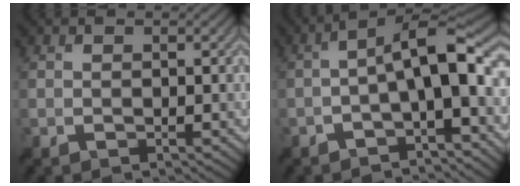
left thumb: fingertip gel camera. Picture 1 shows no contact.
{"total": 10.1, "force": [-2.1, 2.9, 9.5], "torque": [-0.150, 0.020, -0.040]}